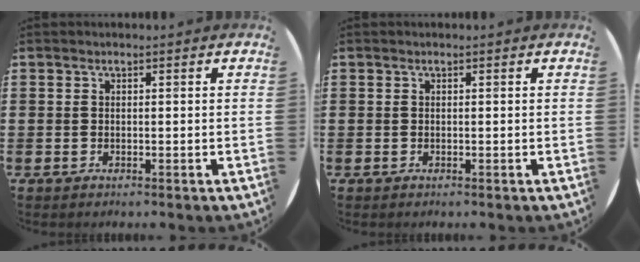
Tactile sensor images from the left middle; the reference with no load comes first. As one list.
[{"total": 0.0}]